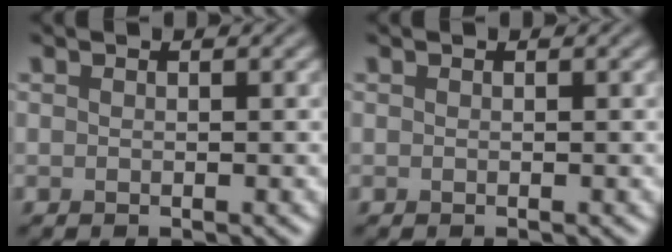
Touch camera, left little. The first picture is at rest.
{"total": 0.0}